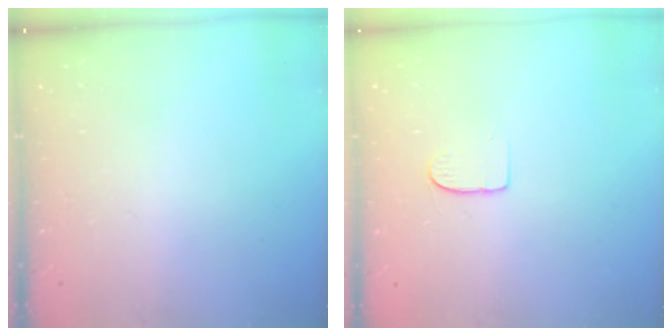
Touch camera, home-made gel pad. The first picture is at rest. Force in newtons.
{"total": 5.4, "press": 5.4, "slide": 0.4}